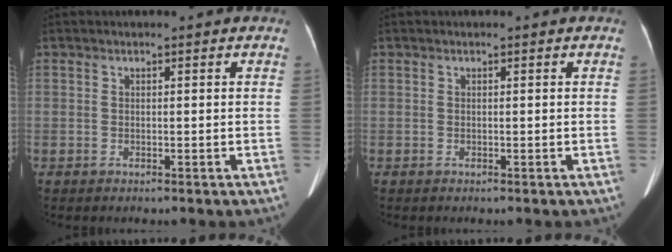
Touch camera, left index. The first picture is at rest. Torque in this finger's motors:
{"motor_torque": [0.04, 0.01, 0.03, 0.00]}